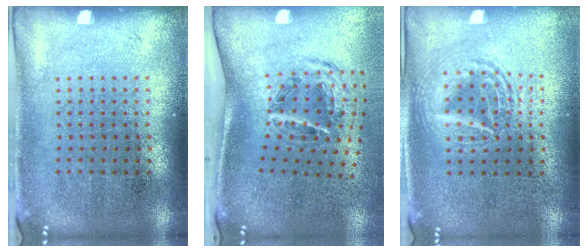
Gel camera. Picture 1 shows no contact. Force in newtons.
{"total": 1.9, "press": 1.2, "slide": 1.4}
{"total": 1.7, "press": 1.7, "slide": 0.2}